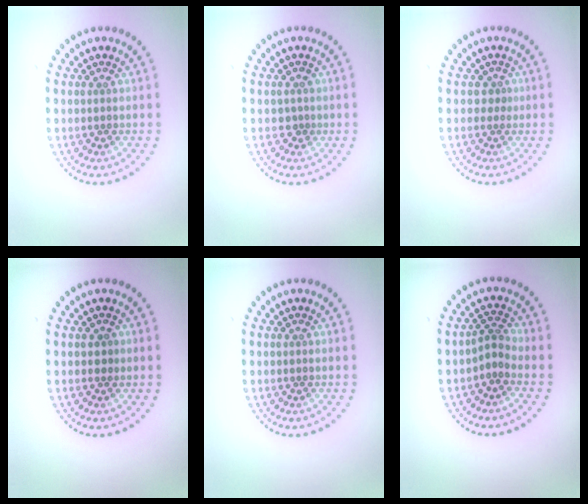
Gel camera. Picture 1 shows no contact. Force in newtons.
{"total": 1.1, "press": 0.9, "slide": 0.7}
{"total": 0.8, "press": 0.3, "slide": 0.7}
{"total": 0.7, "press": 0.6, "slide": 0.3}
{"total": 0.0}
{"total": 1.9, "press": 1.2, "slide": 1.4}